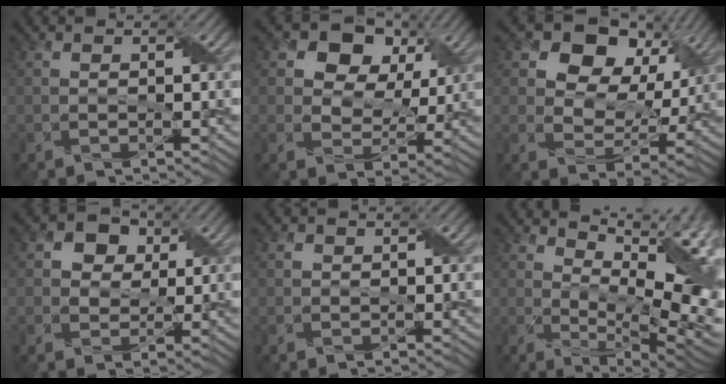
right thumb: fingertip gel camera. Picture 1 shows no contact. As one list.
[{"total": 9.3, "force": [4.6, 6.6, 4.6], "torque": [-0.093, 0.013, 0.064]}, {"total": 12.0, "force": [5.8, 8.2, 6.5], "torque": [-0.118, 0.024, 0.079]}, {"total": 4.3, "force": [1.5, 3.6, 1.7], "torque": [-0.034, 0.003, 0.014]}, {"total": 0.7, "force": [0.0, 0.7, -0.1], "torque": [0.001, -0.002, 0.000]}, {"total": 17.2, "force": [4.5, 6.5, 15.3], "torque": [-0.205, 0.020, 0.083]}]